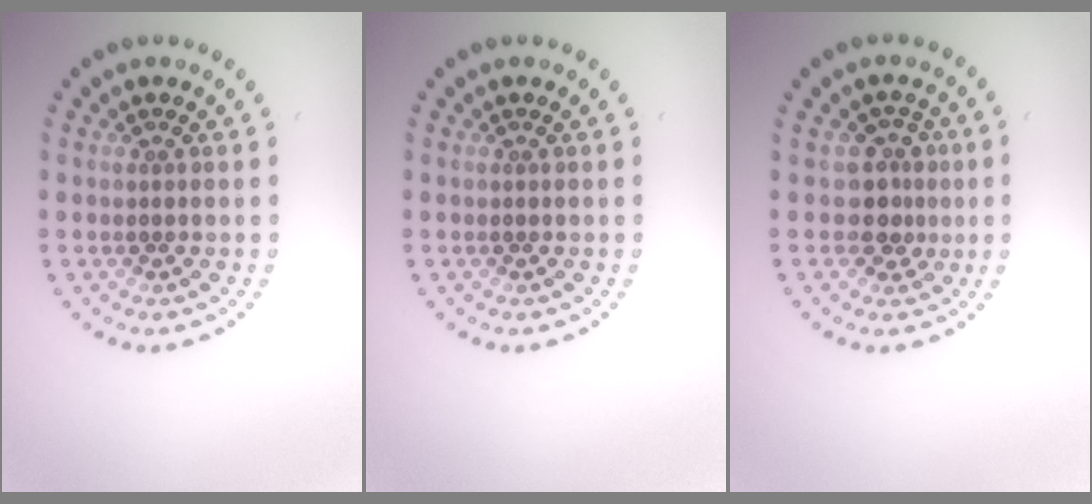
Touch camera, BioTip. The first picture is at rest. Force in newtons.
{"total": 0.0}
{"total": 2.5, "press": 2.0, "slide": 1.6}